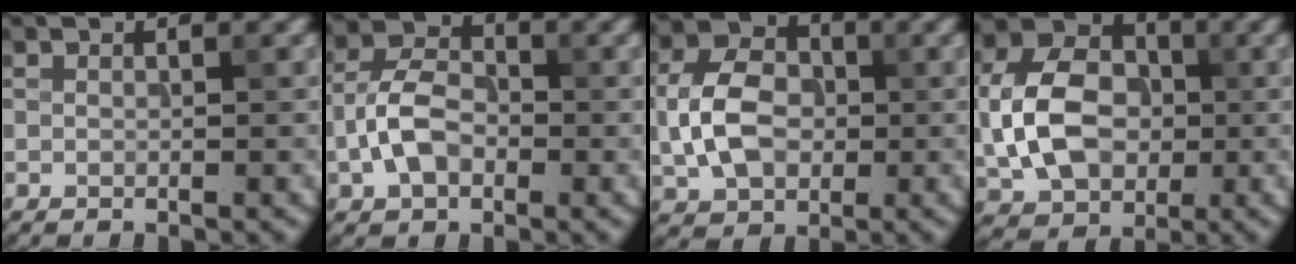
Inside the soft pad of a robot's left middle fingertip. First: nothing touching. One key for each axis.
{"total": 4.7, "fx": -1.4, "fy": 3.1, "fz": 3.2, "tx": -0.062, "ty": 0.009, "tz": -0.035}
{"total": 6.2, "fx": -0.6, "fy": 4.5, "fz": 4.1, "tx": -0.085, "ty": 0.009, "tz": -0.016}
{"total": 8.5, "fx": -0.7, "fy": 6.3, "fz": 5.6, "tx": -0.121, "ty": 0.012, "tz": -0.024}